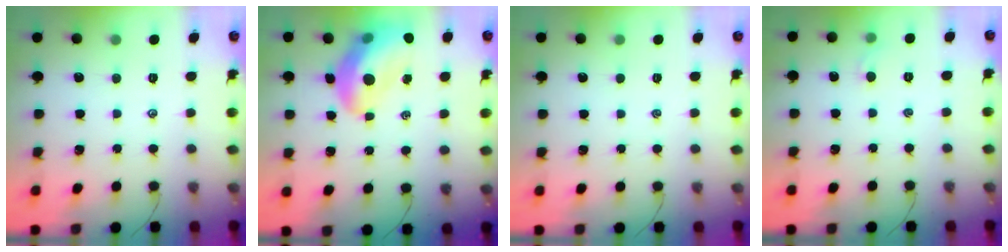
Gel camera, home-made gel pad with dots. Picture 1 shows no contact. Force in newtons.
{"total": 13.8, "press": 13.4, "slide": 3.4}
{"total": 0.0}
{"total": 2.9, "press": 2.8, "slide": 1.0}